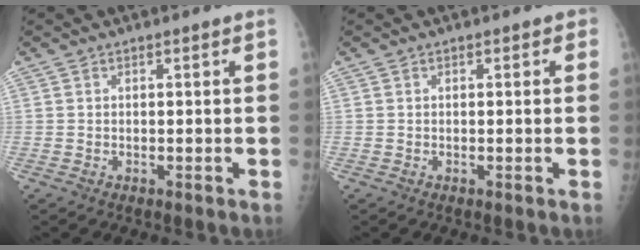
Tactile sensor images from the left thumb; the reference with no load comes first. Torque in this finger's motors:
{"motor_torque": [-0.16, 0.07, -0.14, 0.04, 0.01]}